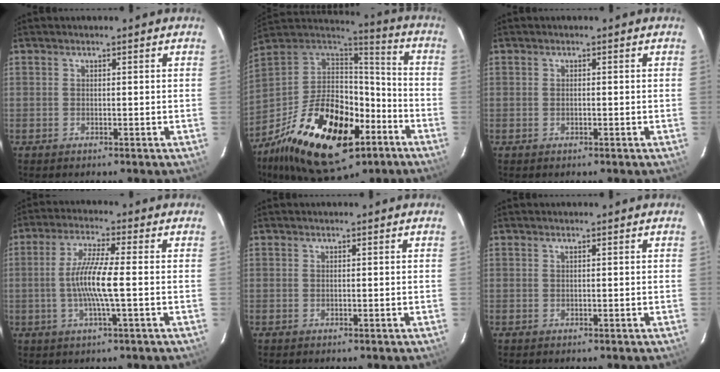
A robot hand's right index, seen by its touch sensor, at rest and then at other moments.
{"total": 29.5, "force": [-14.3, 14.8, 21.0], "torque": [-0.399, -0.015, -0.223]}
{"total": 0.6, "force": [-0.2, 0.3, 0.5], "torque": [-0.010, 0.002, -0.004]}
{"total": 8.3, "force": [-1.2, 0.0, 8.2], "torque": [-0.163, -0.001, -0.025]}
{"total": 0.0}
{"total": 0.0}